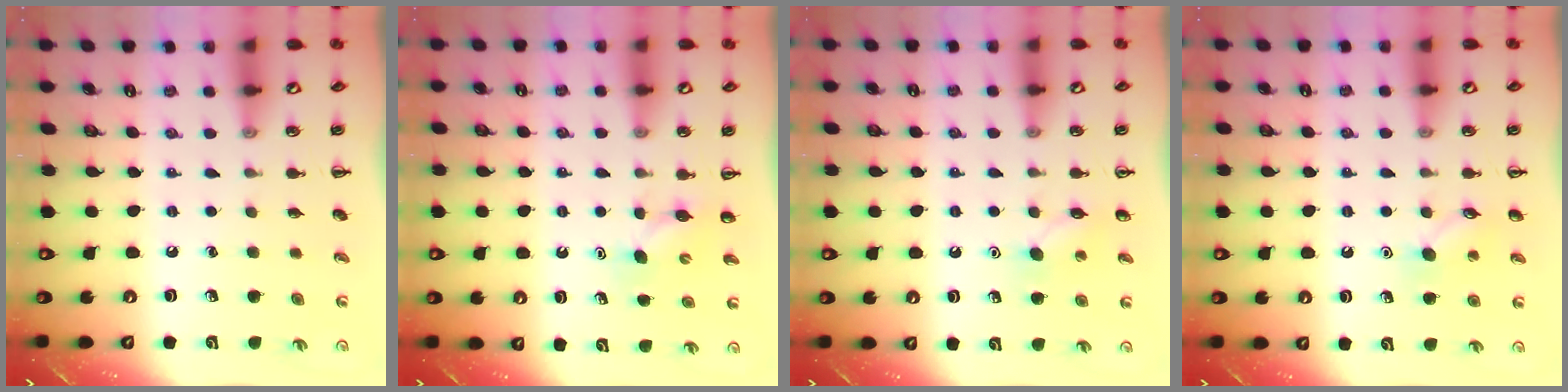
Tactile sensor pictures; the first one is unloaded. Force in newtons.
{"total": 3.8, "press": 3.8, "slide": 0.8}
{"total": 6.3, "press": 6.1, "slide": 1.5}
{"total": 7.1, "press": 7.1, "slide": 1.1}